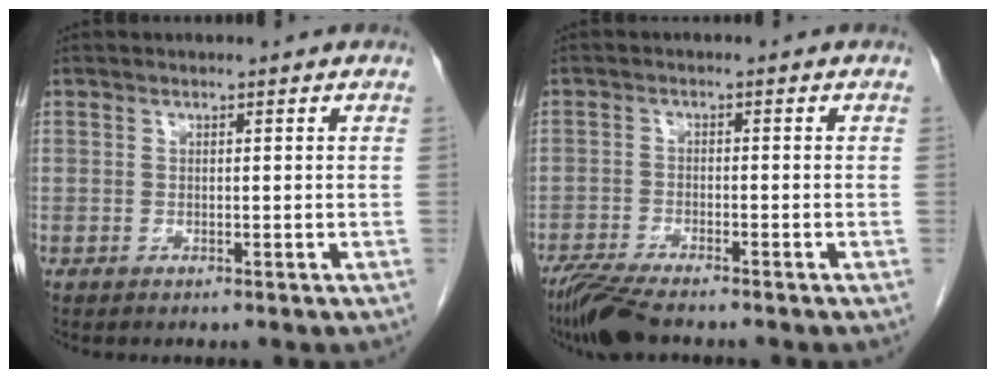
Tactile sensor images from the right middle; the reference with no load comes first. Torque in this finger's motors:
{"motor_torque": [0.36, -0.29, 0.02, 0.04]}